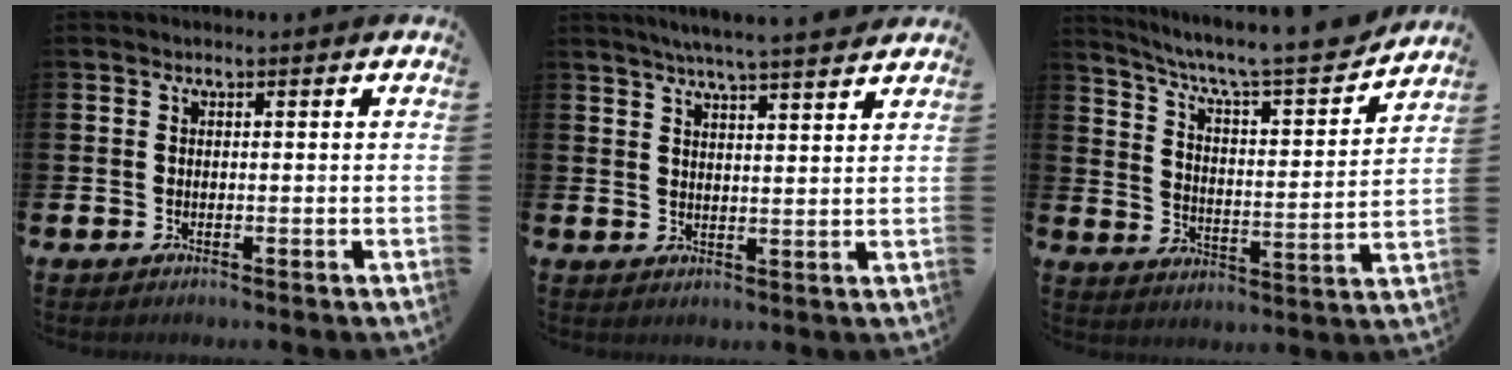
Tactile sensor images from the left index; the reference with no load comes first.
{"total": 5.4, "force": [5.2, -0.6, 1.5], "torque": [-0.042, -0.022, 0.091]}
{"total": 7.6, "force": [6.6, 1.0, 3.6], "torque": [-0.094, -0.049, 0.105]}